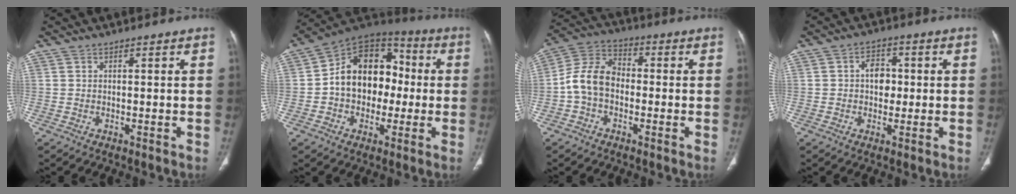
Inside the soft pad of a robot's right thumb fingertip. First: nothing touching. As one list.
[{"total": 16.8, "force": [-0.4, 12.7, 11.0], "torque": [-0.128, 0.043, -0.017]}, {"total": 9.7, "force": [-1.8, 7.0, 6.5], "torque": [-0.112, 0.036, -0.047]}, {"total": 5.2, "force": [0.2, 3.9, 3.5], "torque": [-0.031, 0.008, -0.001]}]